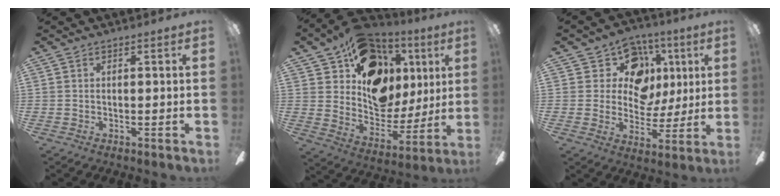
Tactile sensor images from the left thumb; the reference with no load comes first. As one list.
[{"total": 18.6, "force": [9.4, 13.5, 8.7], "torque": [-0.137, -0.049, 0.184]}, {"total": 13.9, "force": [5.3, 11.1, 6.4], "torque": [-0.094, -0.013, 0.102]}]